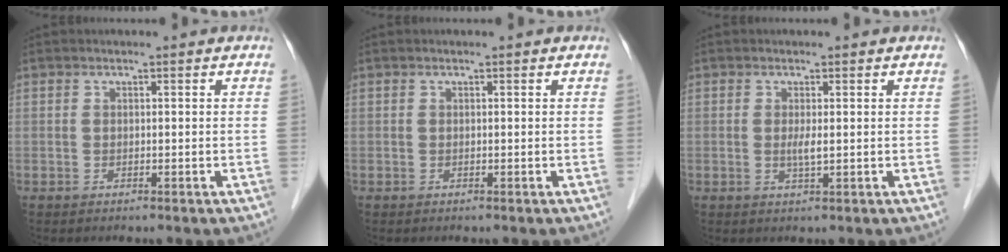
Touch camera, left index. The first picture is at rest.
{"total": 0.0}
{"total": 1.6, "force": [0.1, 0.1, 1.5], "torque": [-0.036, -0.003, 0.004]}